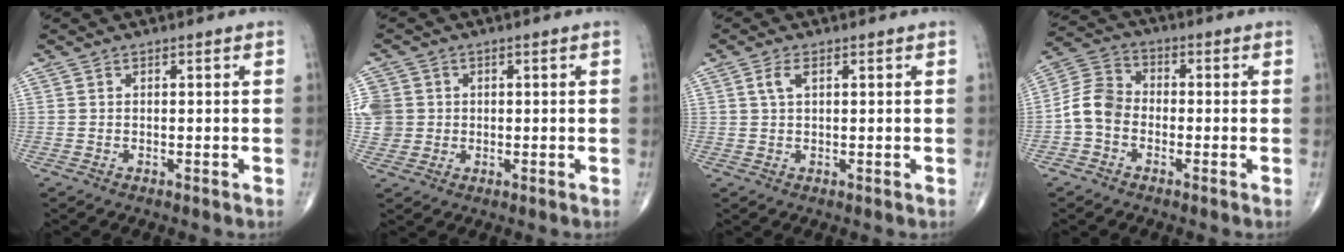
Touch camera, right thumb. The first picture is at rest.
{"total": 7.4, "force": [0.9, 7.0, 2.3], "torque": [-0.048, 0.017, 0.025]}
{"total": 2.5, "force": [0.9, 1.2, 2.0], "torque": [-0.046, 0.009, 0.020]}
{"total": 7.1, "force": [-2.0, 5.5, 4.1], "torque": [-0.069, 0.027, -0.053]}